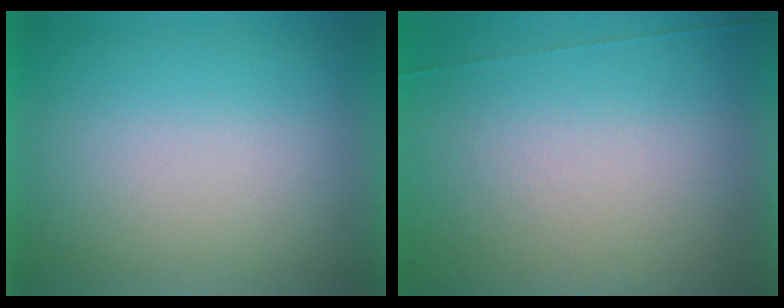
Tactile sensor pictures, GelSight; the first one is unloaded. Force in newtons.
{"total": 7.1}